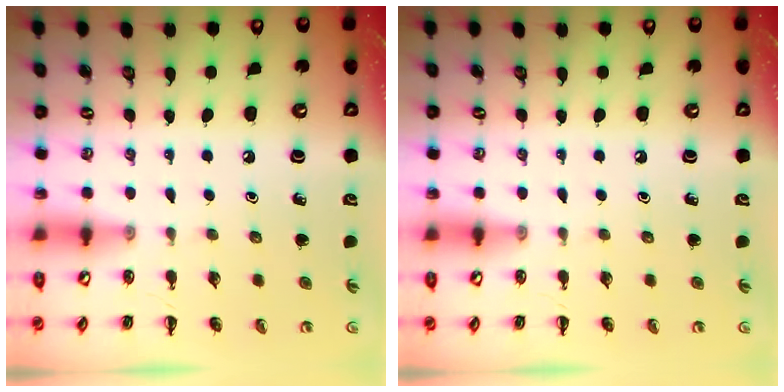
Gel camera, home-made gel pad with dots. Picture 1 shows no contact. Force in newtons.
{"total": 0.0}